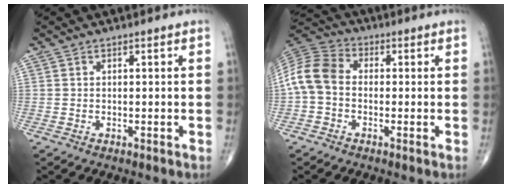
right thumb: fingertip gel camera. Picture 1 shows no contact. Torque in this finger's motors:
{"motor_torque": [0.15, 0.10, 0.35, -0.06, 0.14]}